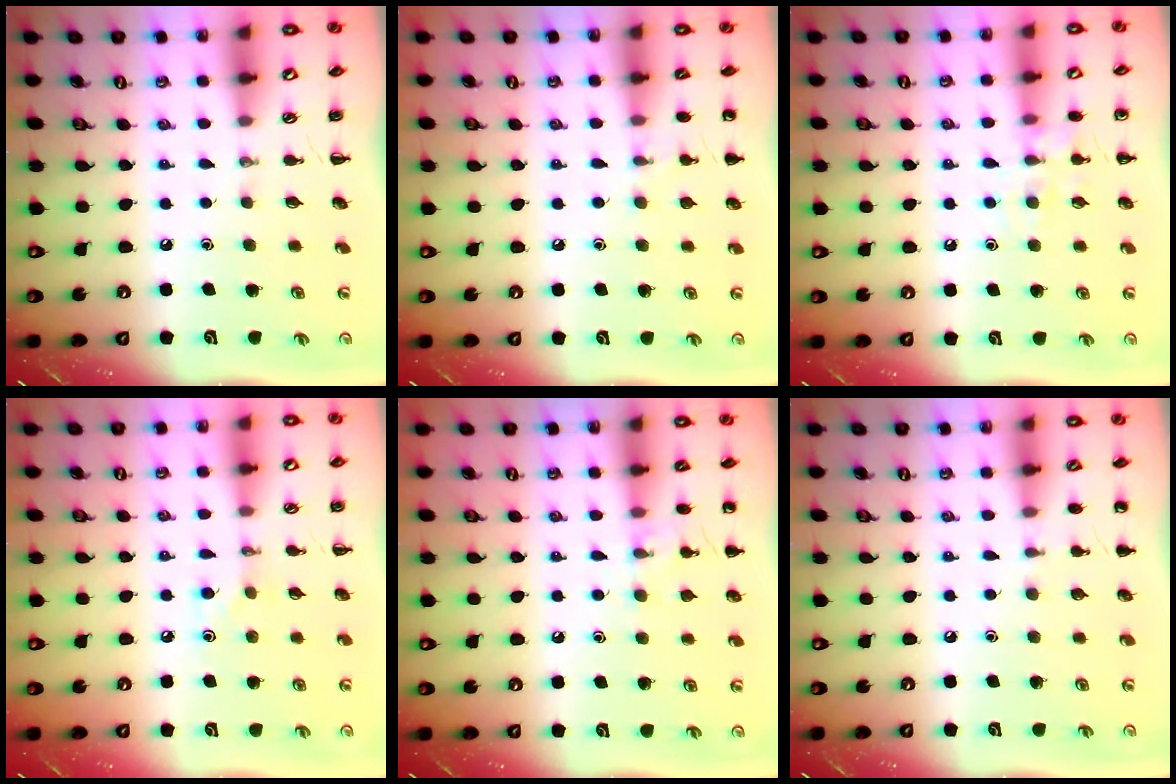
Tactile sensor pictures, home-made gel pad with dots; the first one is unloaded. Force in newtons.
{"total": 6.7, "press": 6.4, "slide": 1.9}
{"total": 8.5, "press": 8.4, "slide": 0.7}
{"total": 5.1, "press": 4.8, "slide": 1.6}
{"total": 8.6, "press": 8.3, "slide": 2.0}
{"total": 4.7, "press": 4.5, "slide": 1.4}